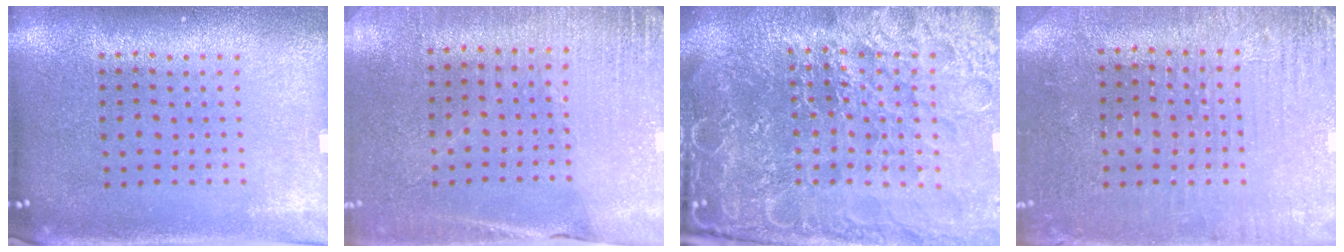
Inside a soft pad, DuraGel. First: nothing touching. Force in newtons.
{"total": 2.6, "press": 2.5, "slide": 0.6}
{"total": 6.9, "press": 6.0, "slide": 3.3}
{"total": 3.0, "press": 2.9, "slide": 0.7}